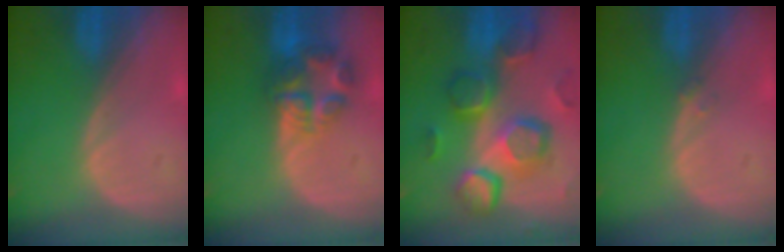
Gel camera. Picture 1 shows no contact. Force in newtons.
{"total": 6.9, "press": 6.5, "slide": 2.2}
{"total": 12.5, "press": 10.9, "slide": 6.1}
{"total": 0.8, "press": 0.7, "slide": 0.4}